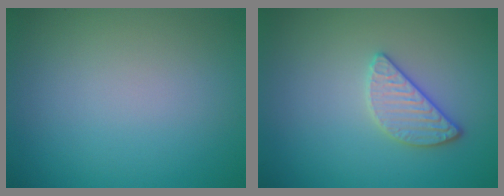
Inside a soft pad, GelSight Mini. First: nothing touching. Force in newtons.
{"total": 2.5, "press": 2.3, "slide": 0.8}